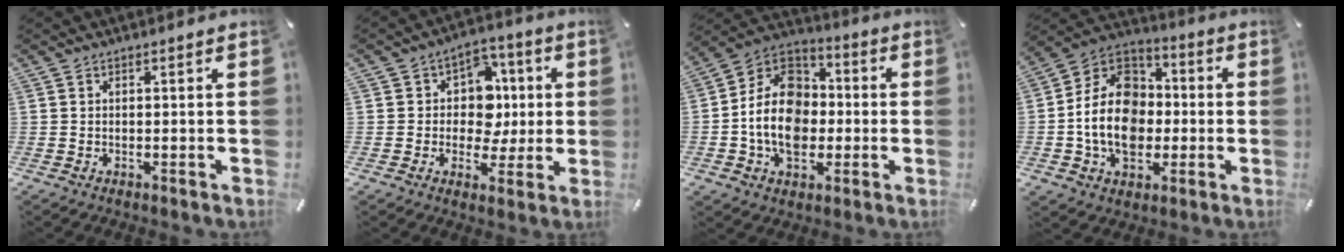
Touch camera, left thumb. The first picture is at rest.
{"total": 10.1, "force": [0.7, 9.2, 4.2], "torque": [-0.055, 0.002, 0.014]}
{"total": 14.5, "force": [-3.3, 11.6, 8.1], "torque": [-0.191, 0.015, -0.064]}
{"total": 15.9, "force": [-3.3, 12.7, 8.9], "torque": [-0.203, 0.015, -0.065]}